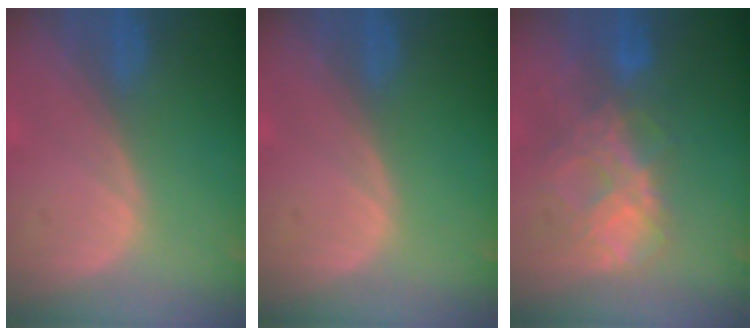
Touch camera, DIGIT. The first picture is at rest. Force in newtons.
{"total": 0.0}
{"total": 8.3, "press": 7.4, "slide": 3.7}